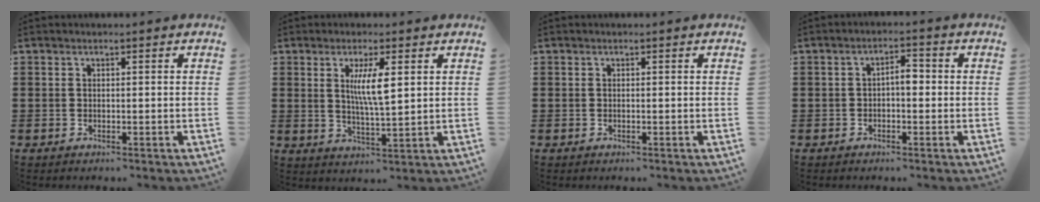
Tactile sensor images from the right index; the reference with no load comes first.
{"total": 5.8, "force": [1.6, 1.1, 5.5], "torque": [-0.111, 0.003, 0.025]}
{"total": 0.0}
{"total": 2.8, "force": [-0.4, 1.2, 2.5], "torque": [-0.048, 0.007, -0.010]}